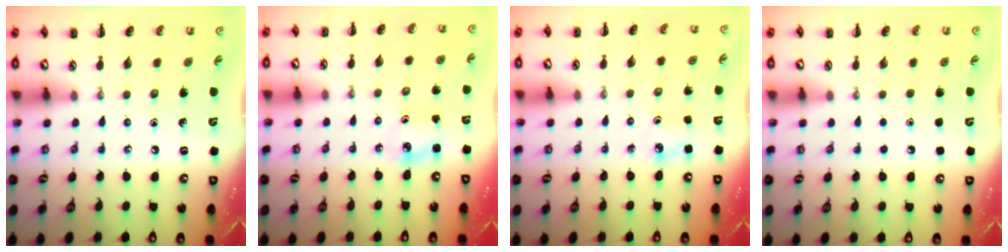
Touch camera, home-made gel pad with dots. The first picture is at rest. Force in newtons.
{"total": 2.9, "press": 2.8, "slide": 0.5}
{"total": 4.2, "press": 3.9, "slide": 1.5}
{"total": 1.6, "press": 1.6, "slide": 0.1}